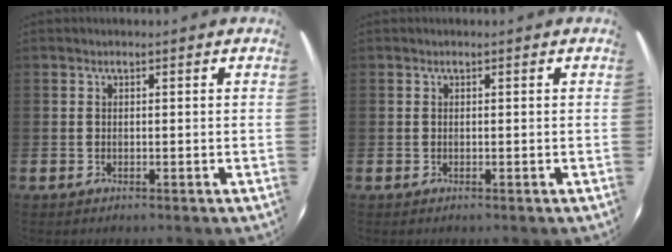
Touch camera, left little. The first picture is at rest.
{"total": 0.0}